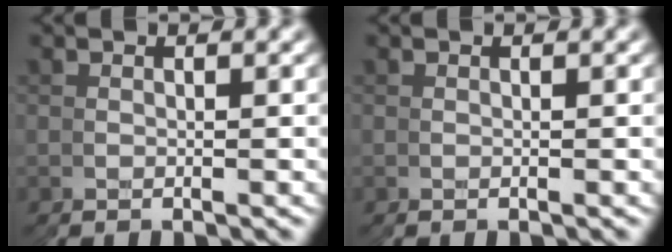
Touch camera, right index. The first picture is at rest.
{"total": 0.0}